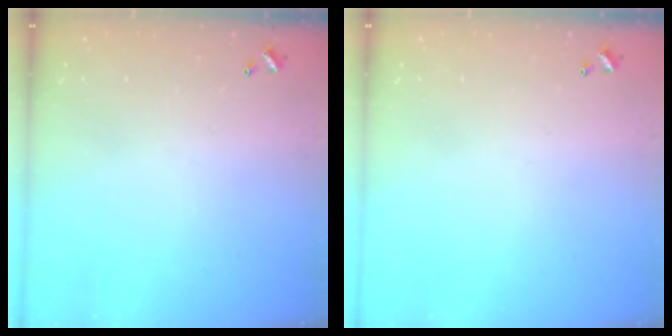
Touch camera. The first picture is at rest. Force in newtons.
{"total": 0.0}